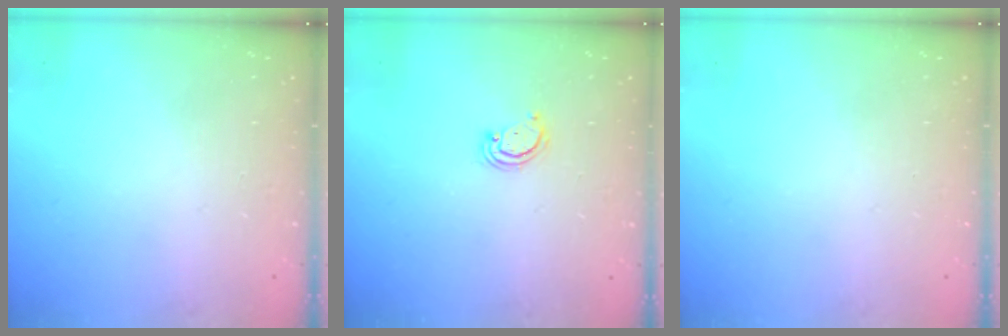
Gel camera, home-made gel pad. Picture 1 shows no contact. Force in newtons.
{"total": 2.5, "press": 2.4, "slide": 0.2}
{"total": 0.0}